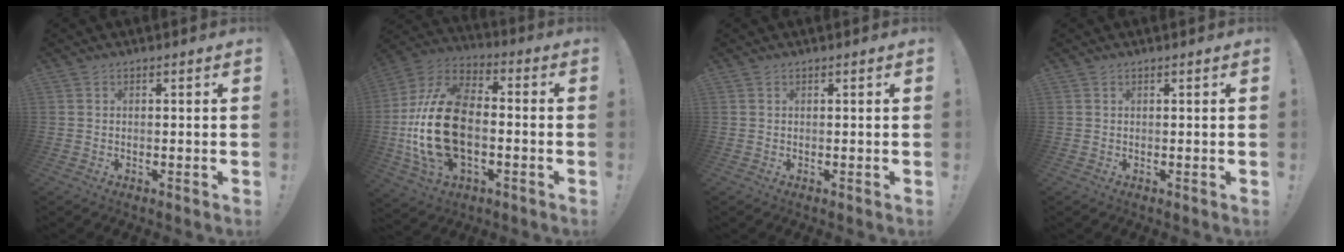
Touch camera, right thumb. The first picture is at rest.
{"total": 24.2, "force": [-3.3, 15.1, 18.7], "torque": [-0.361, 0.032, -0.042]}
{"total": 0.0}
{"total": 0.0}